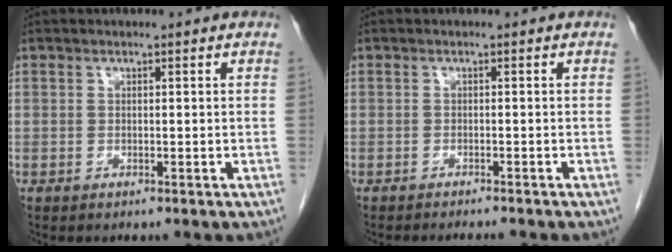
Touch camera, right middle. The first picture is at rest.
{"total": 4.4, "force": [-4.1, 0.4, 1.7], "torque": [-0.015, -0.006, -0.053]}